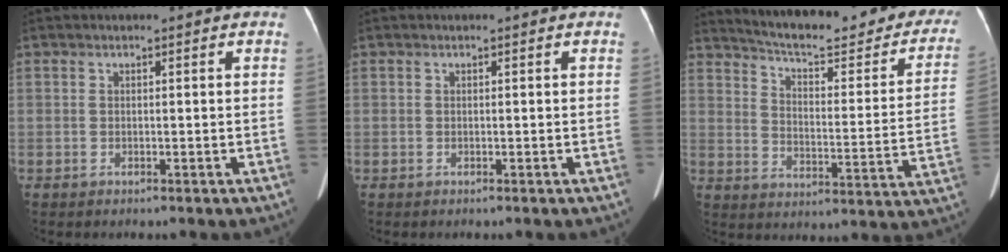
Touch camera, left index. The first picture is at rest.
{"total": 0.0}
{"total": 27.0, "force": [23.6, 4.5, 12.3], "torque": [-0.177, -0.068, 0.289]}